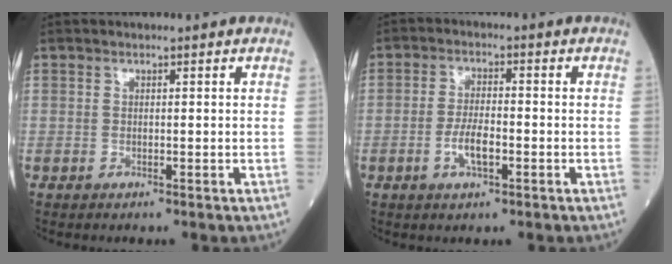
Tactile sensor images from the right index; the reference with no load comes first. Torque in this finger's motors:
{"motor_torque": [0.28, 0.04, 0.13, 0.03]}